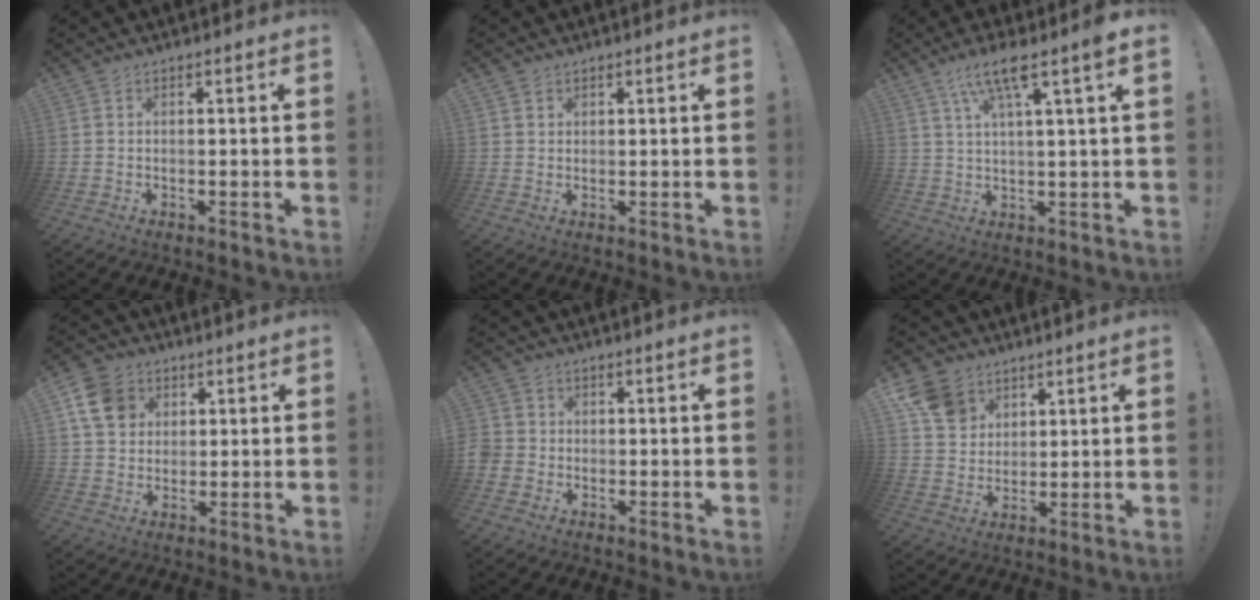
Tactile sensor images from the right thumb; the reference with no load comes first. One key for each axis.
{"total": 1.3, "fx": 0.9, "fy": 1.0, "fz": 0.0, "tx": 0.001, "ty": -0.003, "tz": 0.016}
{"total": 9.2, "fx": 4.5, "fy": 1.1, "fz": 7.9, "tx": -0.138, "ty": -0.013, "tz": 0.075}
{"total": 10.8, "fx": 4.2, "fy": 9.1, "fz": 4.2, "tx": -0.056, "ty": -0.014, "tz": 0.085}
{"total": 3.6, "fx": -1.0, "fy": 3.3, "fz": 1.1, "tx": -0.020, "ty": 0.007, "tz": -0.019}
{"total": 10.6, "fx": 5.8, "fy": 8.1, "fz": 3.6, "tx": -0.055, "ty": -0.027, "tz": 0.118}